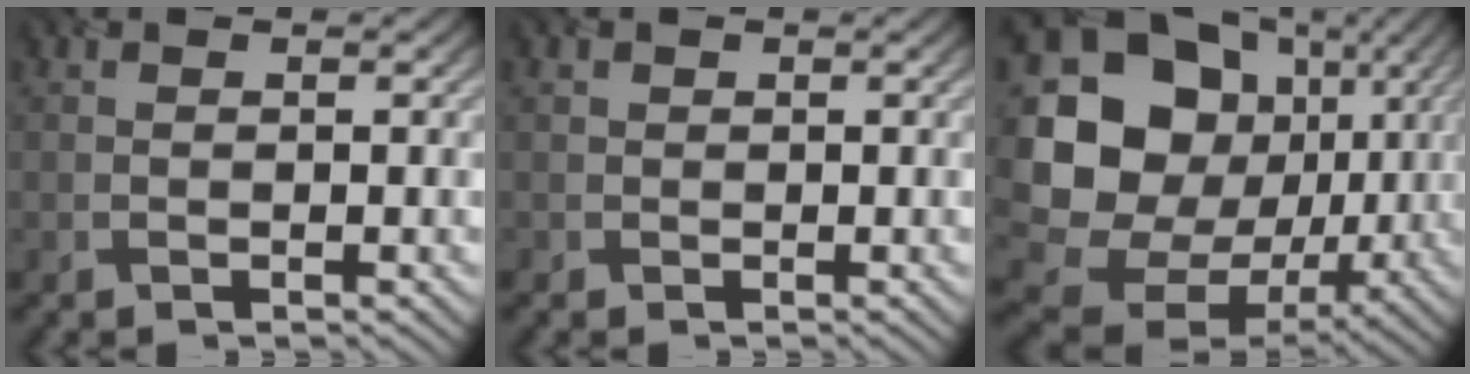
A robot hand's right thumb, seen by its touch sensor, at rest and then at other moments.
{"total": 1.3, "force": [0.1, 1.3, 0.1], "torque": [0.001, -0.004, -0.002]}
{"total": 21.3, "force": [1.8, 18.0, 11.1], "torque": [-0.278, -0.017, 0.047]}